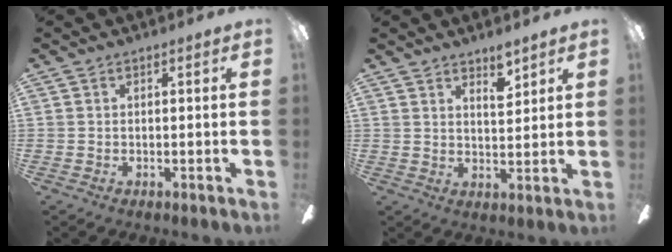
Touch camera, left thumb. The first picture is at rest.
{"total": 5.0, "force": [4.2, 1.5, 2.3], "torque": [-0.022, -0.027, 0.070]}